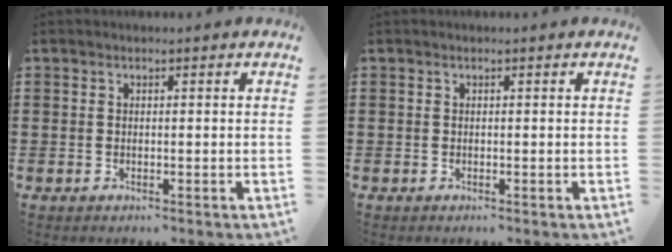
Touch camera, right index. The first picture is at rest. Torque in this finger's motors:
{"motor_torque": [0.36, 0.97, 0.01, 0.01]}